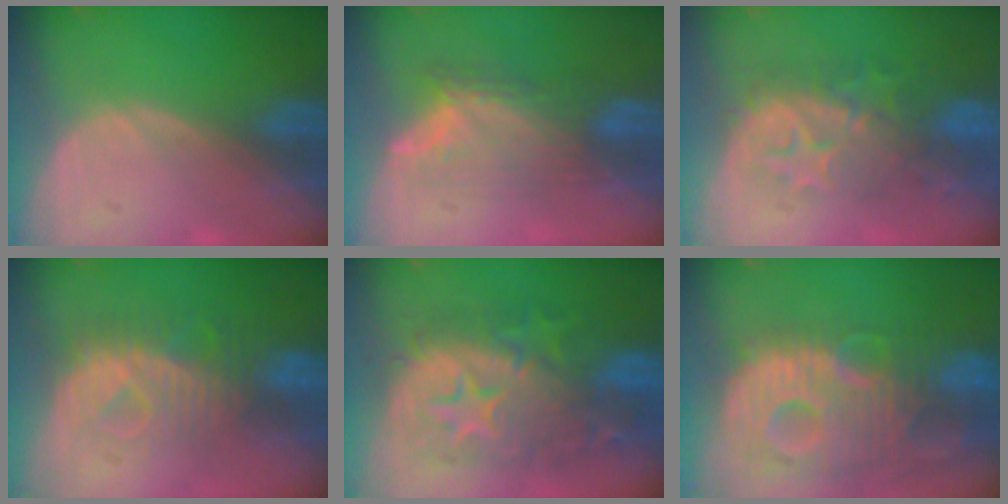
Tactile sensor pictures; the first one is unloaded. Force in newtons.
{"total": 7.0, "press": 6.5, "slide": 2.6}
{"total": 8.5, "press": 8.4, "slide": 1.3}
{"total": 8.1, "press": 7.9, "slide": 2.0}
{"total": 12.6, "press": 12.5, "slide": 1.2}
{"total": 13.9, "press": 12.0, "slide": 7.1}